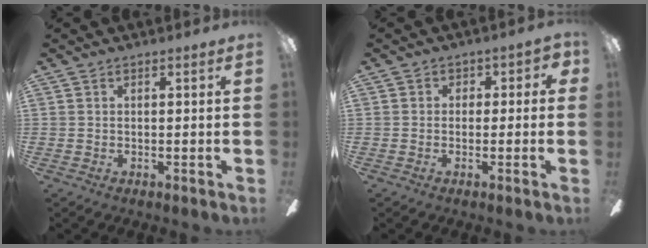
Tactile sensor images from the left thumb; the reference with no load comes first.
{"total": 2.9, "force": [-1.2, 2.3, 1.2], "torque": [-0.011, 0.014, -0.026]}